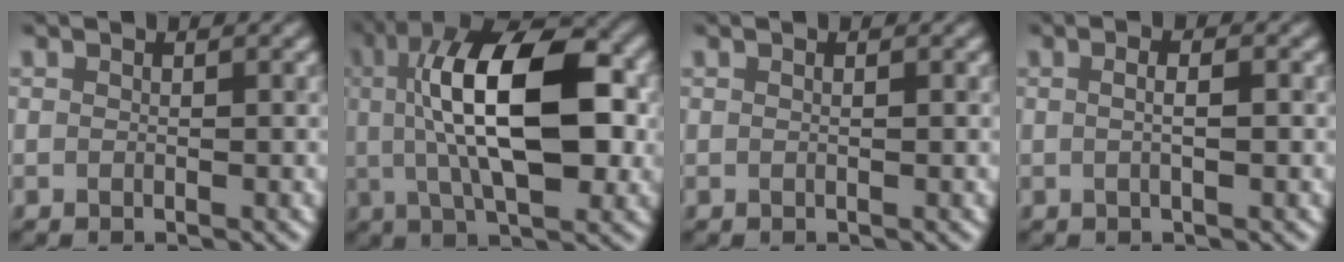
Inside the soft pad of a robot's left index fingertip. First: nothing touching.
{"total": 12.7, "force": [1.4, 5.3, 11.4], "torque": [-0.174, 0.018, 0.016]}
{"total": 0.0}
{"total": 2.5, "force": [0.5, 1.0, 2.2], "torque": [-0.009, 0.006, -0.009]}